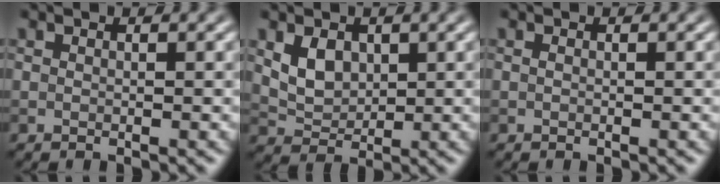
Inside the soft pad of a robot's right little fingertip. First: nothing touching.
{"total": 3.0, "force": [0.9, 2.2, 1.8], "torque": [-0.039, -0.005, 0.021]}
{"total": 0.0}